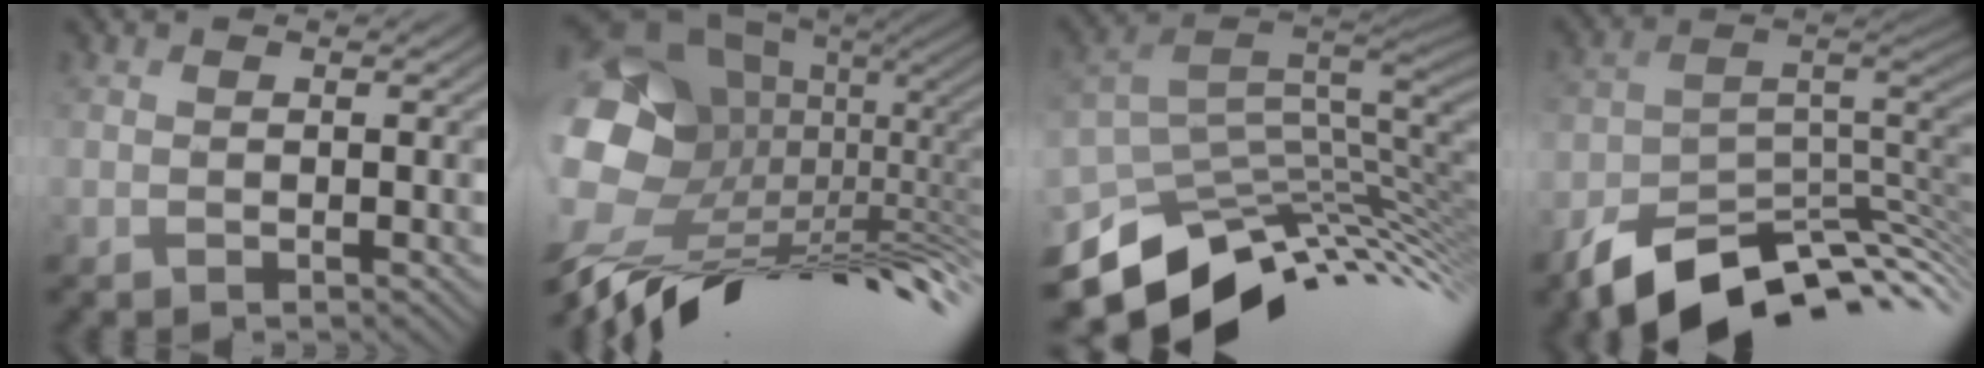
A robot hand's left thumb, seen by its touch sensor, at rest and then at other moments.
{"total": 18.8, "force": [-4.4, 11.0, 14.6], "torque": [-0.273, -0.017, -0.060]}
{"total": 12.7, "force": [-4.4, 7.3, 9.4], "torque": [-0.195, -0.029, -0.065]}
{"total": 12.6, "force": [-7.9, 6.3, 7.5], "torque": [-0.142, -0.016, -0.126]}